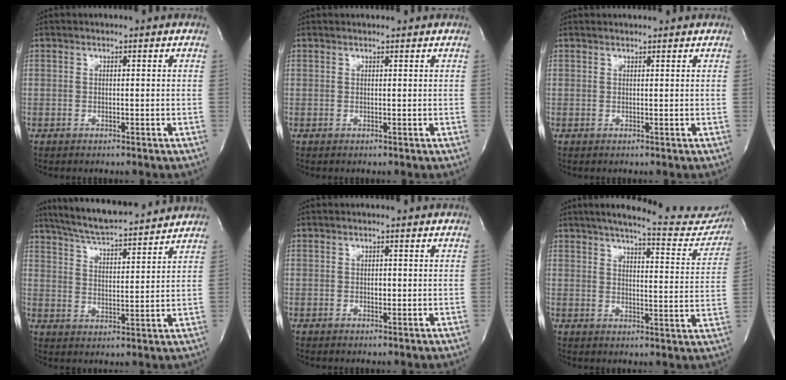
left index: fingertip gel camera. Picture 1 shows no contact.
{"total": 0.7, "force": [0.7, 0.0, 0.0], "torque": [-0.006, 0.005, 0.011]}
{"total": 1.2, "force": [1.2, 0.1, 0.0], "torque": [-0.006, 0.007, 0.018]}
{"total": 14.5, "force": [13.1, 1.5, 5.8], "torque": [-0.109, 0.013, 0.206]}
{"total": 0.7, "force": [-0.3, 0.4, 0.4], "torque": [-0.006, -0.003, -0.007]}
{"total": 18.4, "force": [16.7, 3.2, 7.1], "torque": [-0.088, -0.041, 0.190]}